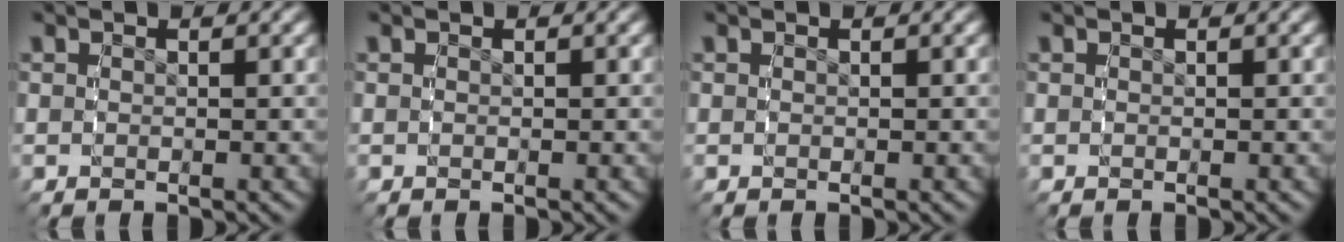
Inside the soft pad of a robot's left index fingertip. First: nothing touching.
{"total": 0.0}
{"total": 0.0}
{"total": 0.0}